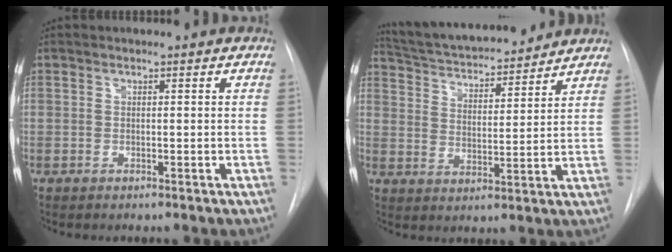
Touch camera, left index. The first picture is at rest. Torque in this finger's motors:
{"motor_torque": [0.14, -0.41, 0.48, 0.05]}